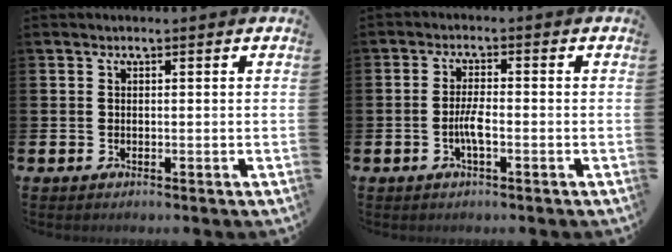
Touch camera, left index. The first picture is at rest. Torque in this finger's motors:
{"motor_torque": [0.17, 0.12, 0.06, 0.11]}